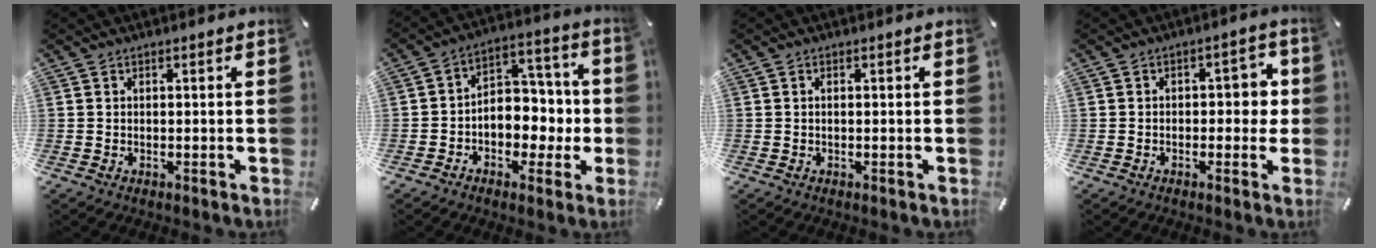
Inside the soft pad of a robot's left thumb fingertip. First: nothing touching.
{"total": 8.2, "force": [-1.9, 7.3, 3.3], "torque": [-0.038, 0.012, -0.032]}
{"total": 0.6, "force": [0.0, 0.1, 0.6], "torque": [-0.012, 0.000, 0.000]}
{"total": 5.0, "force": [-0.1, 3.1, 4.0], "torque": [-0.044, 0.005, -0.013]}